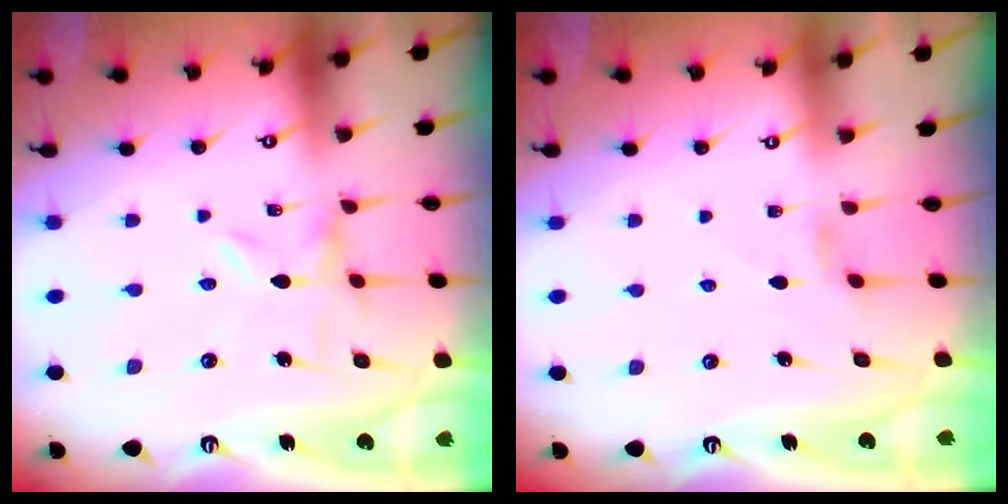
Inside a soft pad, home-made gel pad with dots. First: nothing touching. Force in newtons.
{"total": 1.8, "press": 1.7, "slide": 0.5}